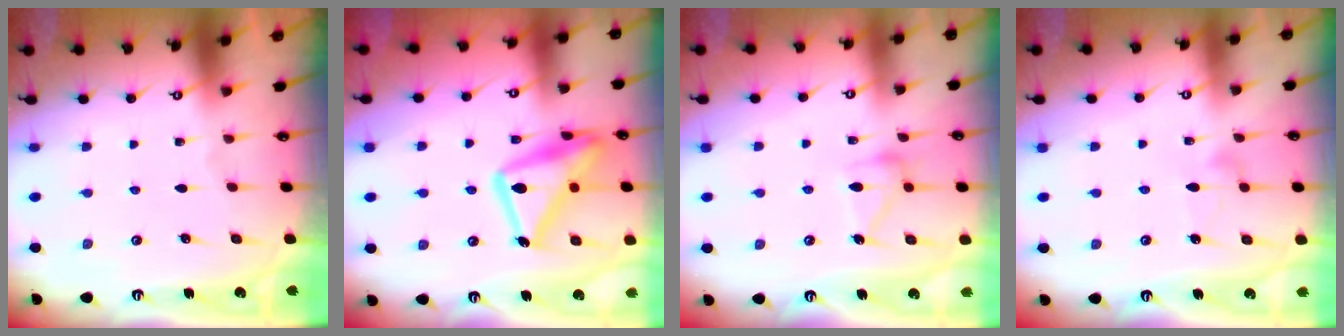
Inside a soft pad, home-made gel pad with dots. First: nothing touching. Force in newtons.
{"total": 19.4, "press": 19.4, "slide": 1.4}
{"total": 13.9, "press": 13.9, "slide": 0.5}
{"total": 6.2, "press": 6.2, "slide": 0.4}